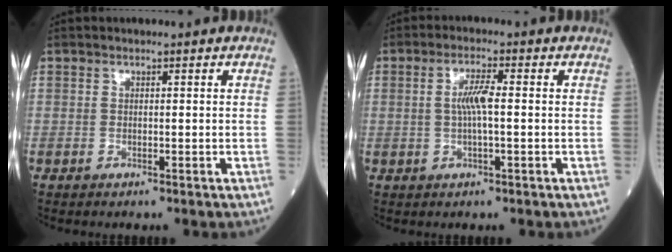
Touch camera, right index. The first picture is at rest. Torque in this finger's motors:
{"motor_torque": [0.09, -0.02, 0.10, 0.08]}